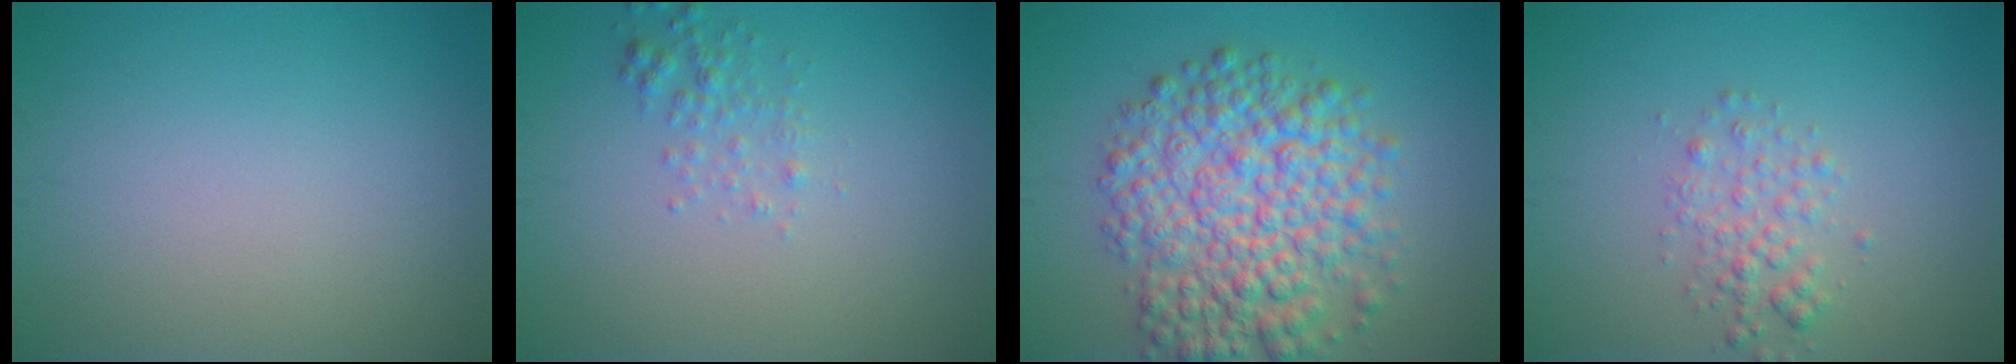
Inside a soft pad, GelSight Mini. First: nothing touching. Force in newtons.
{"total": 1.6, "press": 1.5, "slide": 0.2}
{"total": 8.4, "press": 8.4, "slide": 0.2}
{"total": 2.1, "press": 2.1, "slide": 0.1}